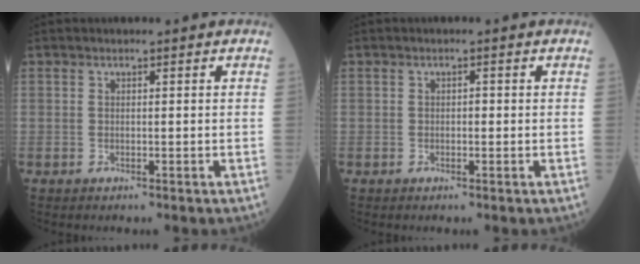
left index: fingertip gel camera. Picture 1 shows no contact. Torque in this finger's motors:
{"motor_torque": [-0.14, 0.13, -0.03, -0.01]}